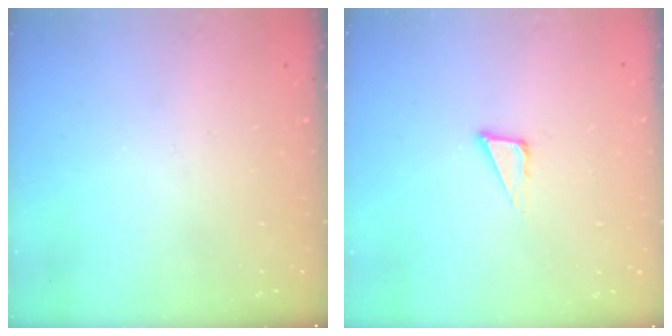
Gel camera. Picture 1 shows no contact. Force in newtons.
{"total": 4.0, "press": 3.8, "slide": 1.0}